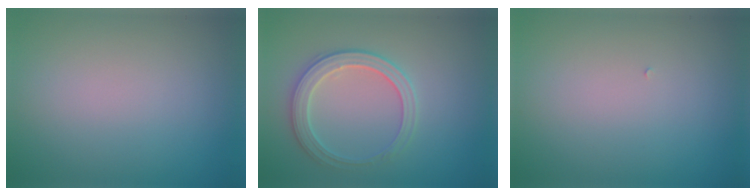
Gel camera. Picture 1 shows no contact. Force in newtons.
{"total": 3.3, "press": 3.2, "slide": 0.4}
{"total": 0.0}